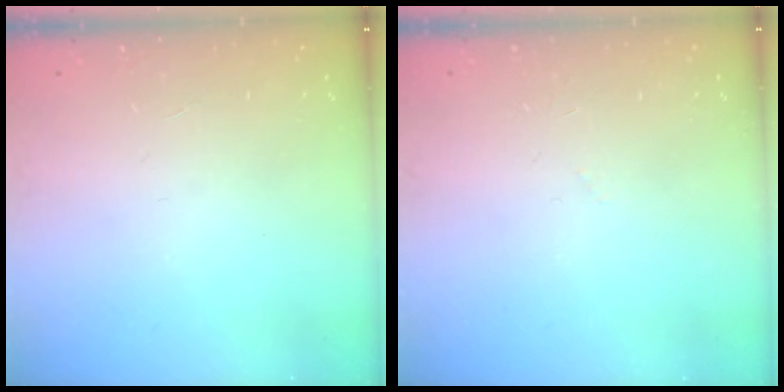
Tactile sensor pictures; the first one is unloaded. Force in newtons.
{"total": 2.6, "press": 2.5, "slide": 0.5}